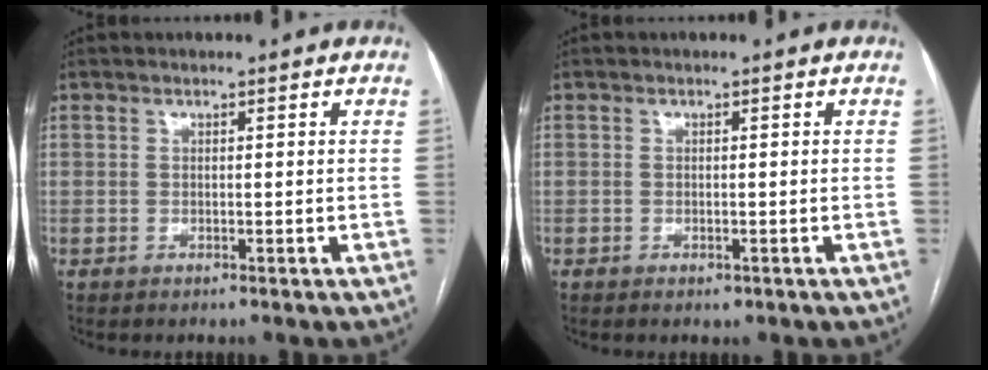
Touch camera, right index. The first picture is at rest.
{"total": 0.9, "force": [-0.5, 0.3, 0.7], "torque": [-0.011, -0.002, -0.004]}